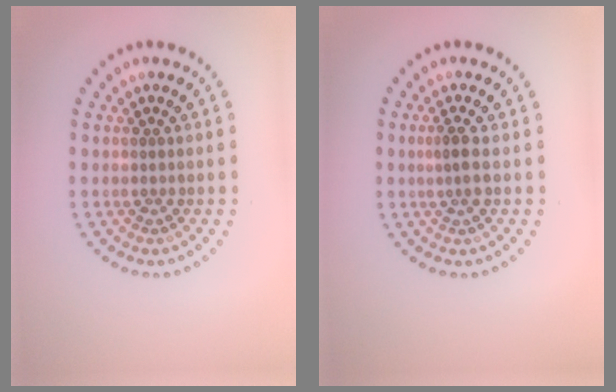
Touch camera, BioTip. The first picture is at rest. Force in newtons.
{"total": 1.7, "press": 1.5, "slide": 0.7}